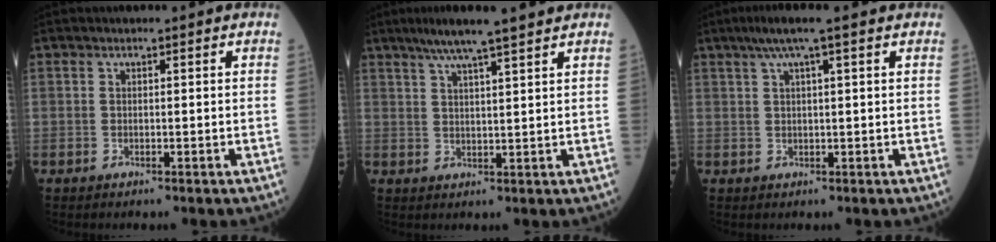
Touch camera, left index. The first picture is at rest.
{"total": 7.9, "force": [6.3, -0.5, 4.7], "torque": [-0.080, 0.020, 0.099]}
{"total": 5.5, "force": [3.6, 0.0, 4.1], "torque": [-0.076, 0.026, 0.063]}